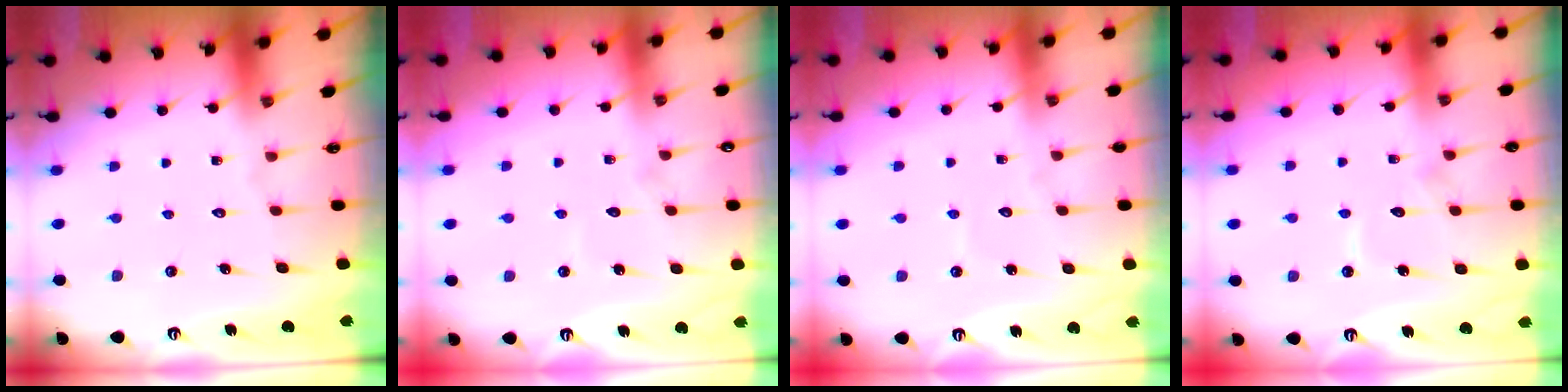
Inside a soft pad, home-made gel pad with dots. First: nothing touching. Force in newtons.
{"total": 4.1, "press": 4.0, "slide": 0.3}
{"total": 2.7, "press": 2.6, "slide": 0.3}
{"total": 7.0, "press": 7.0, "slide": 0.6}